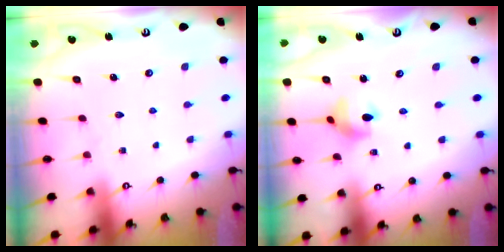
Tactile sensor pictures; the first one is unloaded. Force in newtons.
{"total": 5.7, "press": 5.7, "slide": 0.1}